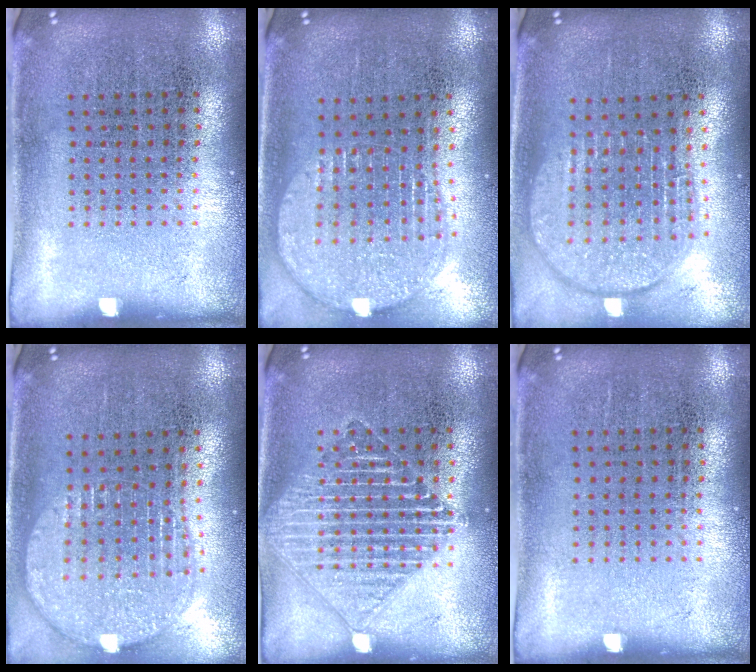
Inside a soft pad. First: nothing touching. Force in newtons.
{"total": 1.9, "press": 1.6, "slide": 1.0}
{"total": 1.9, "press": 1.5, "slide": 1.1}
{"total": 1.9, "press": 1.6, "slide": 1.0}
{"total": 3.1, "press": 3.1, "slide": 0.5}
{"total": 0.0}